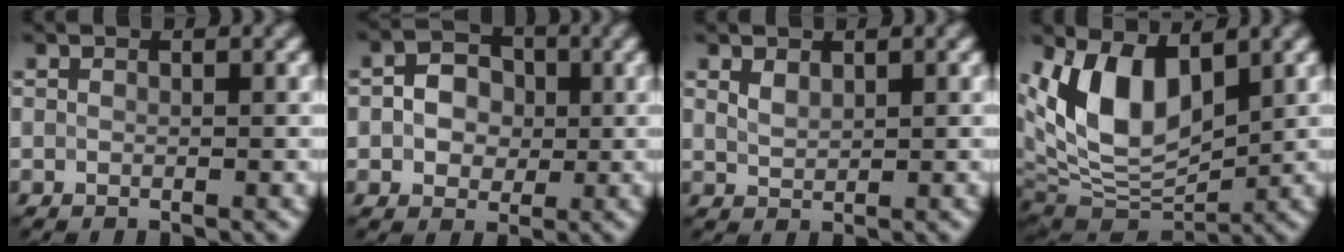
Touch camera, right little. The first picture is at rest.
{"total": 3.6, "force": [-0.1, 2.9, 2.1], "torque": [-0.033, 0.007, -0.009]}
{"total": 1.4, "force": [1.0, 0.7, 0.8], "torque": [-0.020, 0.003, 0.023]}
{"total": 8.9, "force": [2.7, 4.7, 7.0], "torque": [-0.139, -0.001, 0.045]}